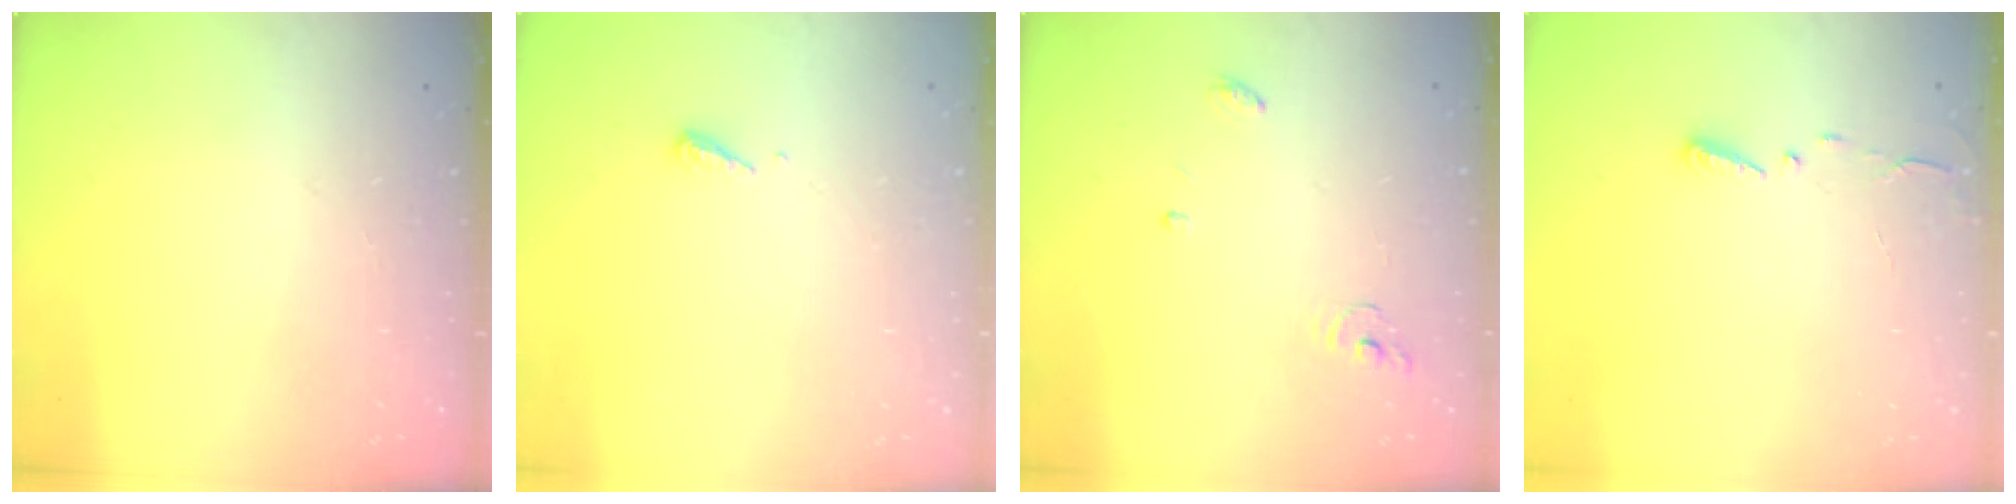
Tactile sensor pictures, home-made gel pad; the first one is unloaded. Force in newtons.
{"total": 4.8, "press": 4.8, "slide": 0.5}
{"total": 3.9, "press": 3.9, "slide": 0.2}
{"total": 3.0, "press": 2.9, "slide": 0.3}